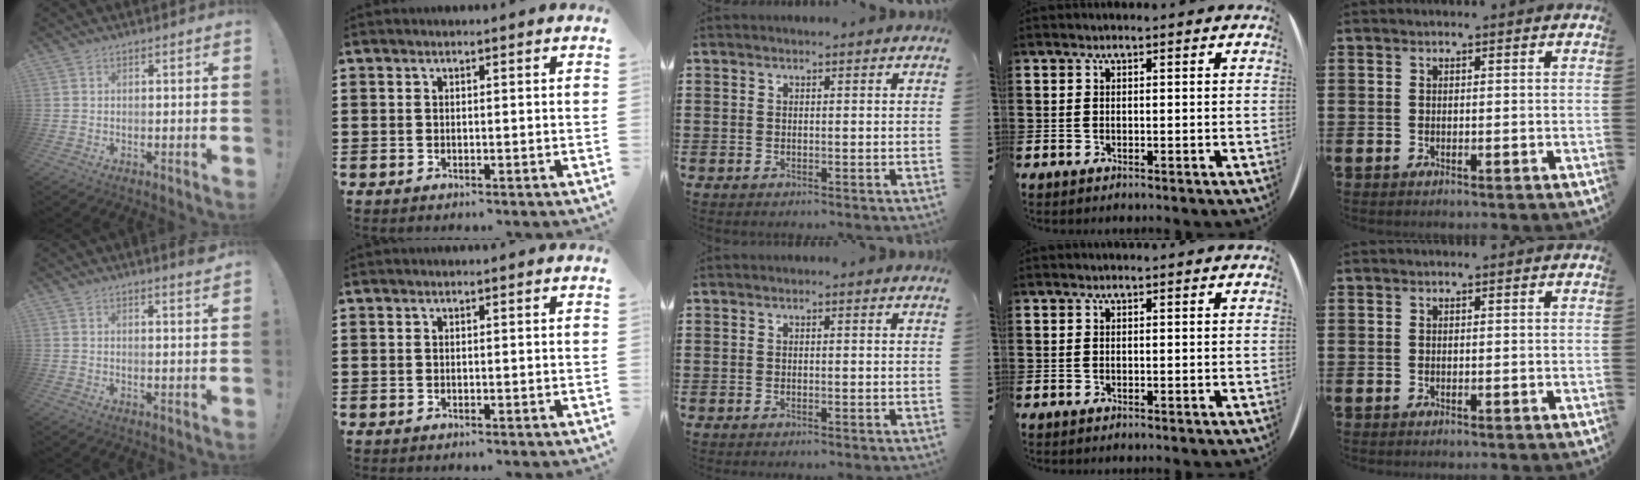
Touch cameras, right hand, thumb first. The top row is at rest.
{"thumb": {"total": 3.1, "force": [2.6, -0.3, 1.6], "torque": [-0.014, -0.023, 0.042]}}